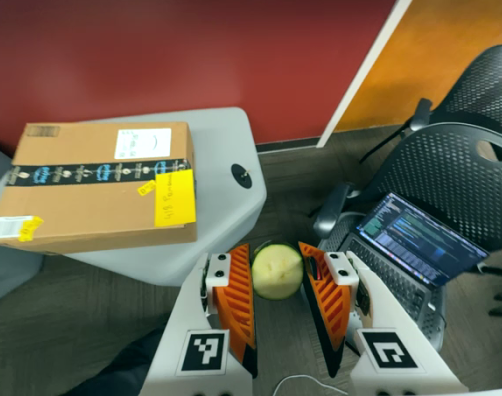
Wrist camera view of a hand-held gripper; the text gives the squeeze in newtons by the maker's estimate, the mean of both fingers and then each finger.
{"total": 7.5, "left": 7.6, "right": 7.5}